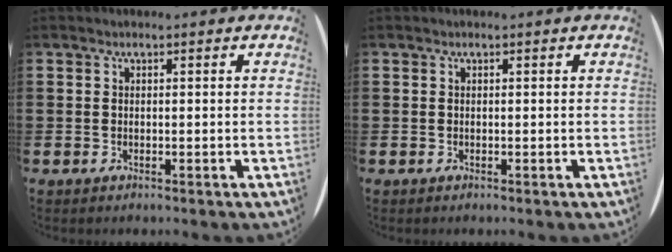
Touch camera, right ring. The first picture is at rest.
{"total": 0.0}